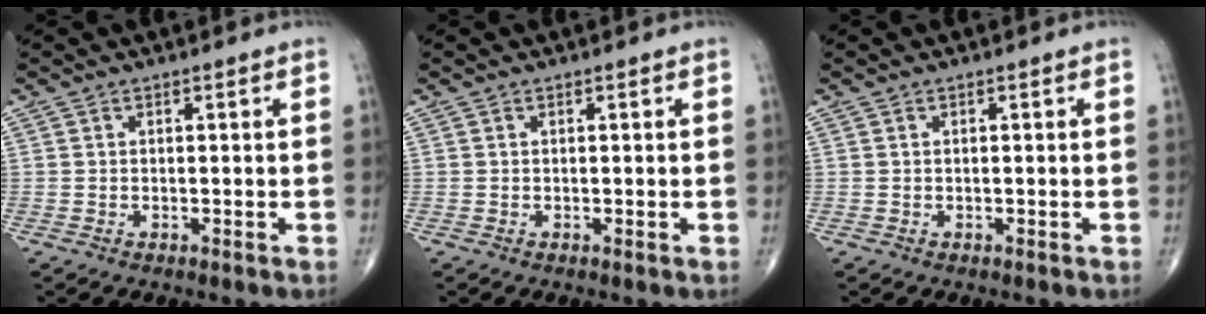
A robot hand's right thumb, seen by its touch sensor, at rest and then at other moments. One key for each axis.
{"total": 0.0}
{"total": 0.0}